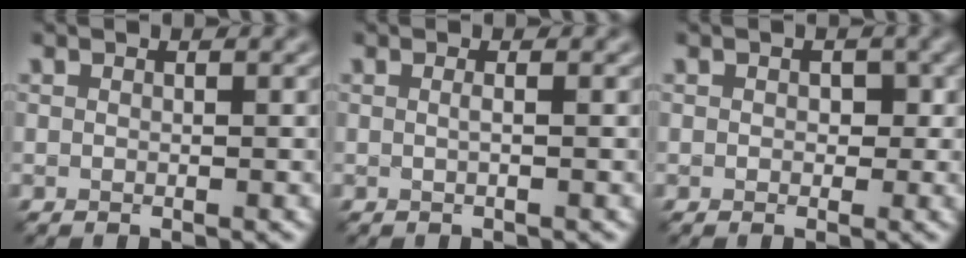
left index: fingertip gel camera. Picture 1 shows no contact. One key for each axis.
{"total": 0.8, "fx": 0.0, "fy": 0.3, "fz": 0.8, "tx": -0.011, "ty": -0.001, "tz": -0.006}
{"total": 1.5, "fx": 0.0, "fy": 1.2, "fz": 0.8, "tx": -0.008, "ty": -0.003, "tz": -0.003}